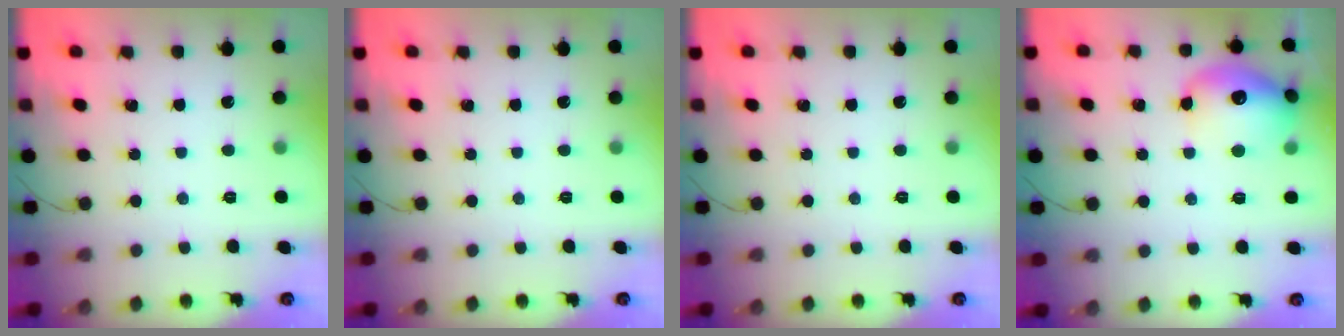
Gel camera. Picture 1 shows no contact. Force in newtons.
{"total": 0.0}
{"total": 0.0}
{"total": 14.5, "press": 14.4, "slide": 1.5}